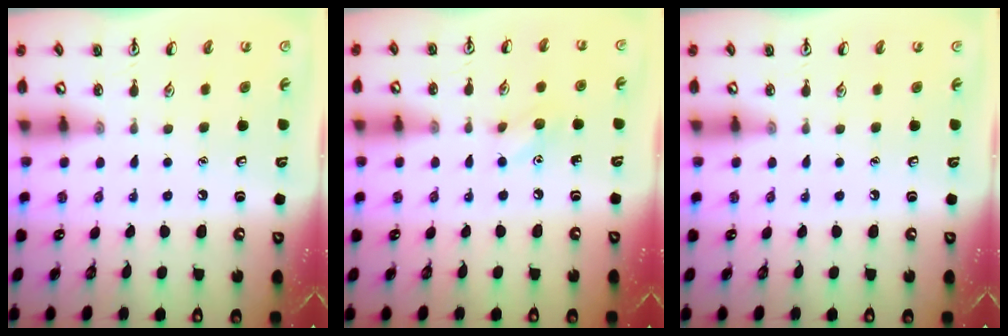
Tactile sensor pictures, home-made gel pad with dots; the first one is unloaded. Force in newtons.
{"total": 5.1, "press": 4.9, "slide": 1.3}
{"total": 0.0}